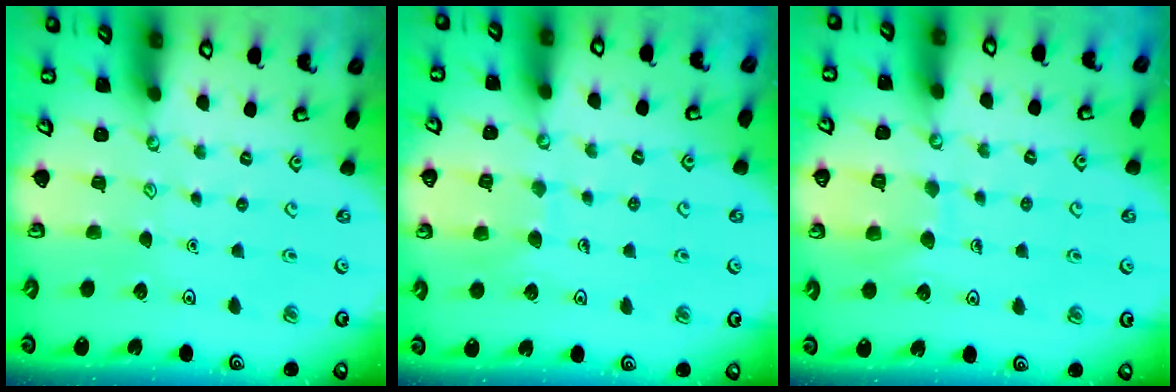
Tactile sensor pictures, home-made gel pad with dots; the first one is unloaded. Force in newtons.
{"total": 7.1, "press": 7.1, "slide": 0.5}
{"total": 7.5, "press": 7.5, "slide": 0.7}